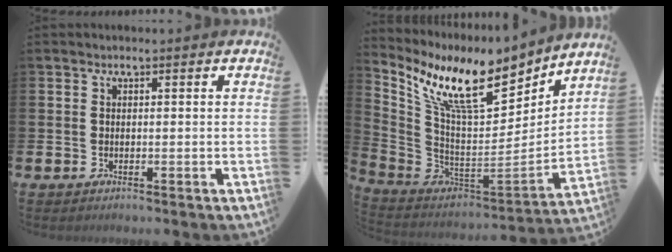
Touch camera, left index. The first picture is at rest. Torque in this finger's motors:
{"motor_torque": [1.11, -0.90, 0.95, 0.21]}